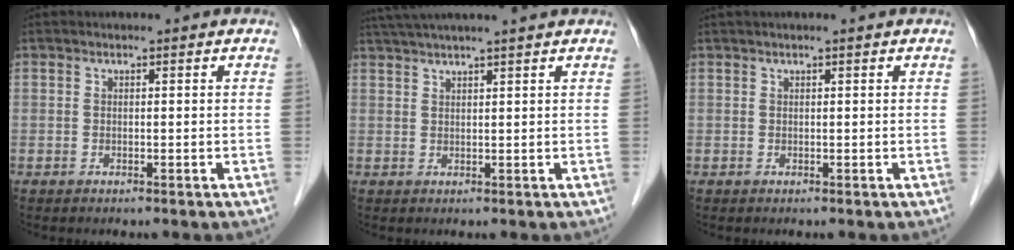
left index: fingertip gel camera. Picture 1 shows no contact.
{"total": 9.9, "force": [8.6, -0.6, 4.9], "torque": [-0.081, 0.037, 0.120]}
{"total": 1.4, "force": [1.1, -0.2, 0.8], "torque": [-0.013, 0.019, 0.023]}